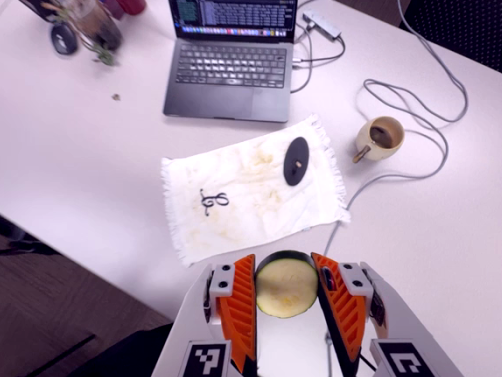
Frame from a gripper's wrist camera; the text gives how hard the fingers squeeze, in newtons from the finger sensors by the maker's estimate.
{"total": 9.2, "left": 8.9, "right": 9.4}